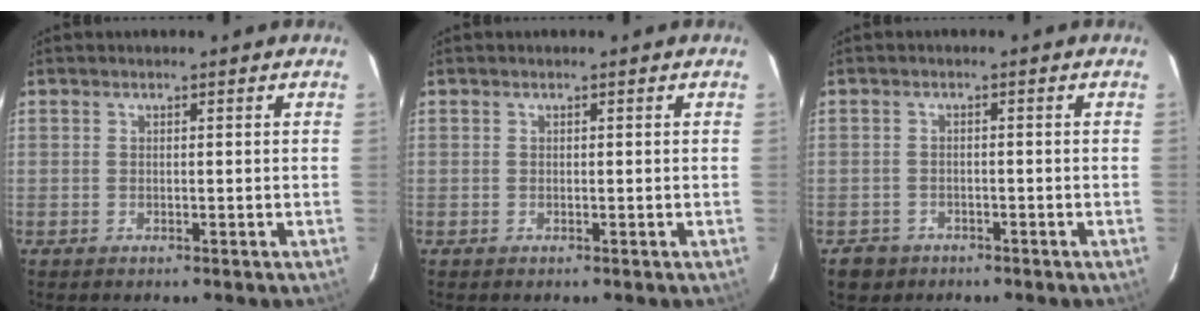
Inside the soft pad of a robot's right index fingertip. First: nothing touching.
{"total": 0.0}
{"total": 2.9, "force": [-1.6, 2.4, -0.1], "torque": [-0.006, 0.008, -0.024]}